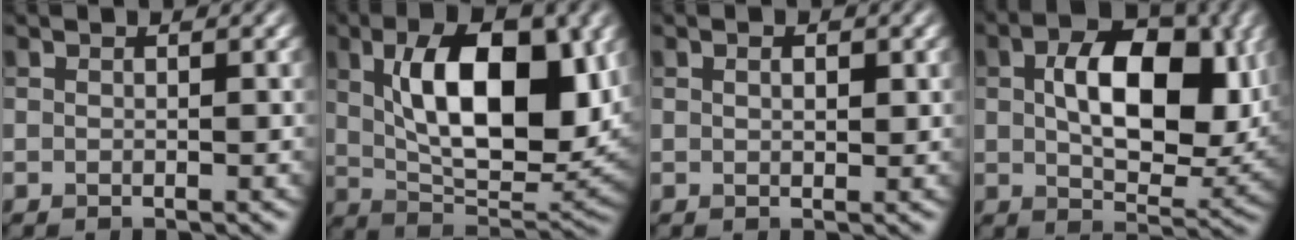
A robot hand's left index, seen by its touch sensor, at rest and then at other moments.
{"total": 12.0, "force": [2.8, 5.7, 10.2], "torque": [-0.159, -0.003, 0.050]}
{"total": 1.4, "force": [0.5, 0.7, 1.1], "torque": [-0.013, -0.003, 0.011]}
{"total": 9.9, "force": [1.5, 5.8, 7.9], "torque": [-0.130, -0.006, 0.030]}